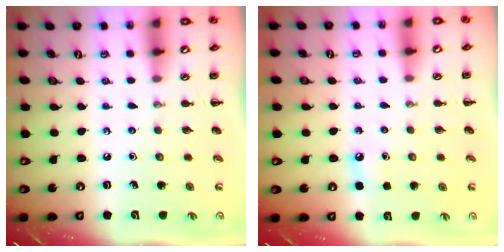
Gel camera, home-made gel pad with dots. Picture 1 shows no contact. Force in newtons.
{"total": 3.1, "press": 2.9, "slide": 1.1}